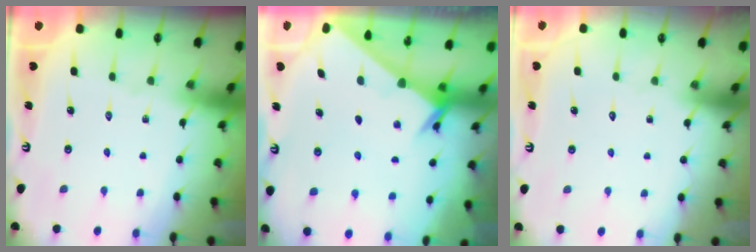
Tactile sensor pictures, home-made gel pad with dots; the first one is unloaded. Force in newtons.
{"total": 2.4, "press": 2.4, "slide": 0.2}
{"total": 1.4, "press": 1.4, "slide": 0.1}